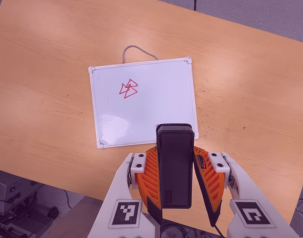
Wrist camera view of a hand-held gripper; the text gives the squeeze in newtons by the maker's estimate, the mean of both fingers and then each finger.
{"total": 5.4, "left": 4.3, "right": 6.4}